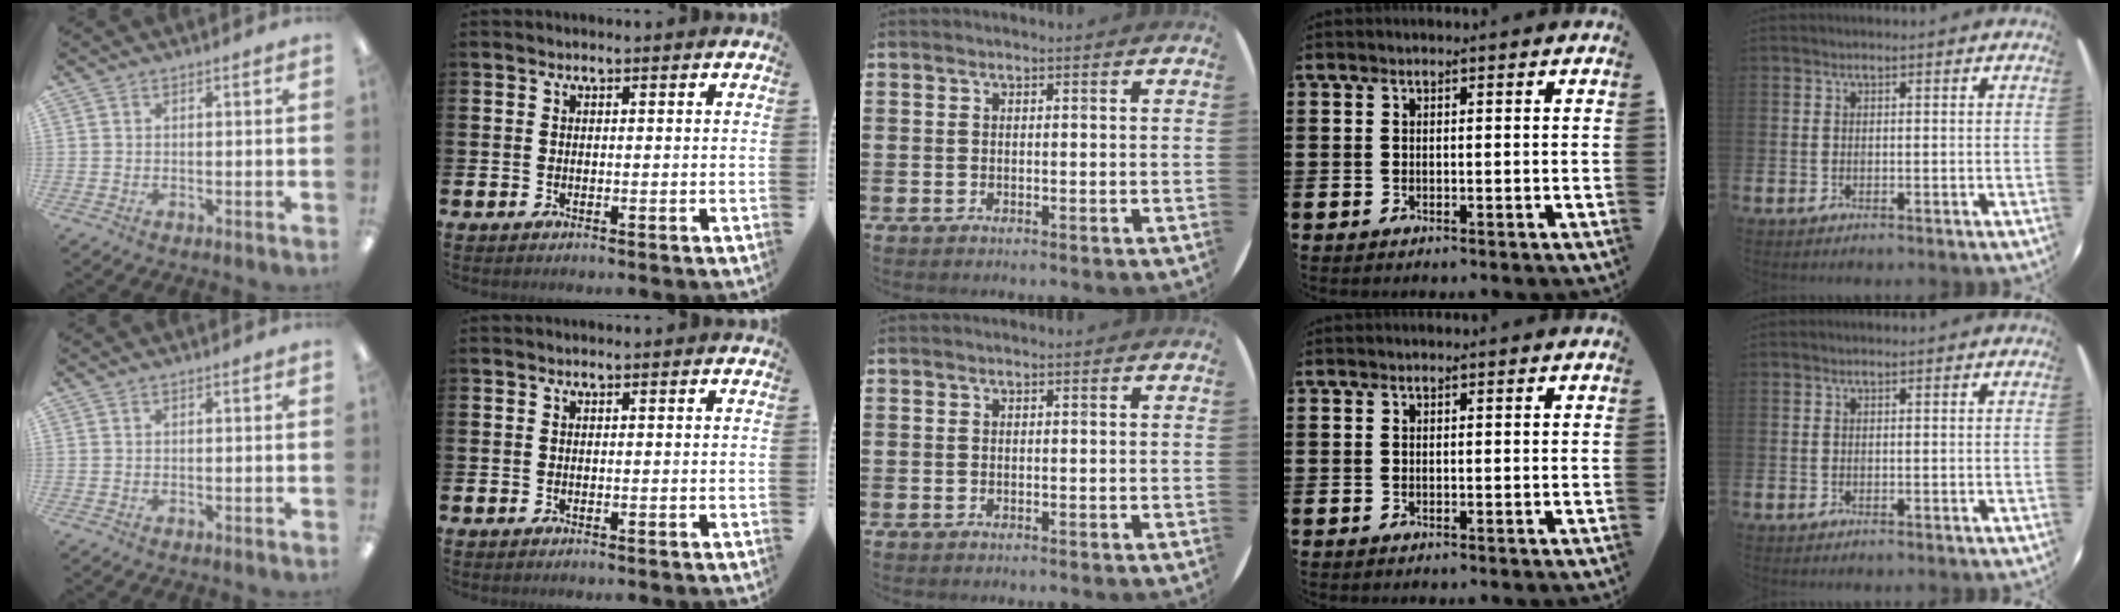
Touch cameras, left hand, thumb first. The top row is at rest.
{}